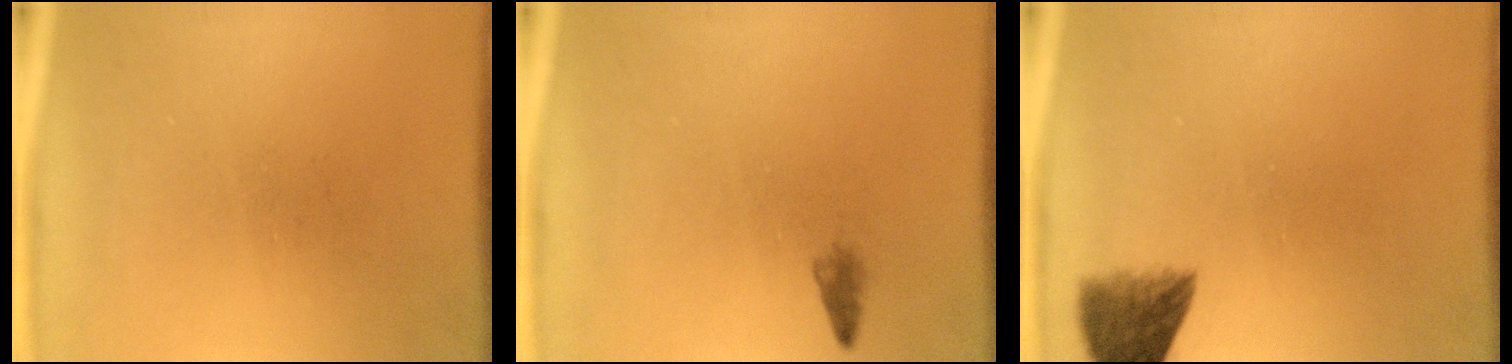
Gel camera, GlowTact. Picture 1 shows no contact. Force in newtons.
{"total": 0.9}
{"total": 5.0}